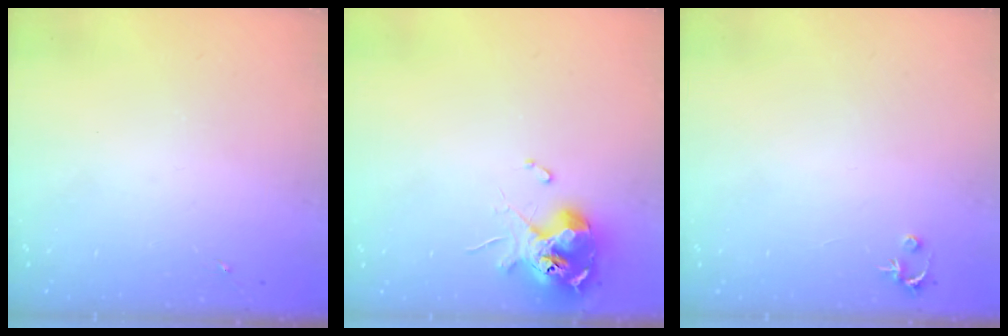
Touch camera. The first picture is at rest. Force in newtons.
{"total": 11.6, "press": 11.5, "slide": 1.5}
{"total": 2.5, "press": 2.5, "slide": 0.2}